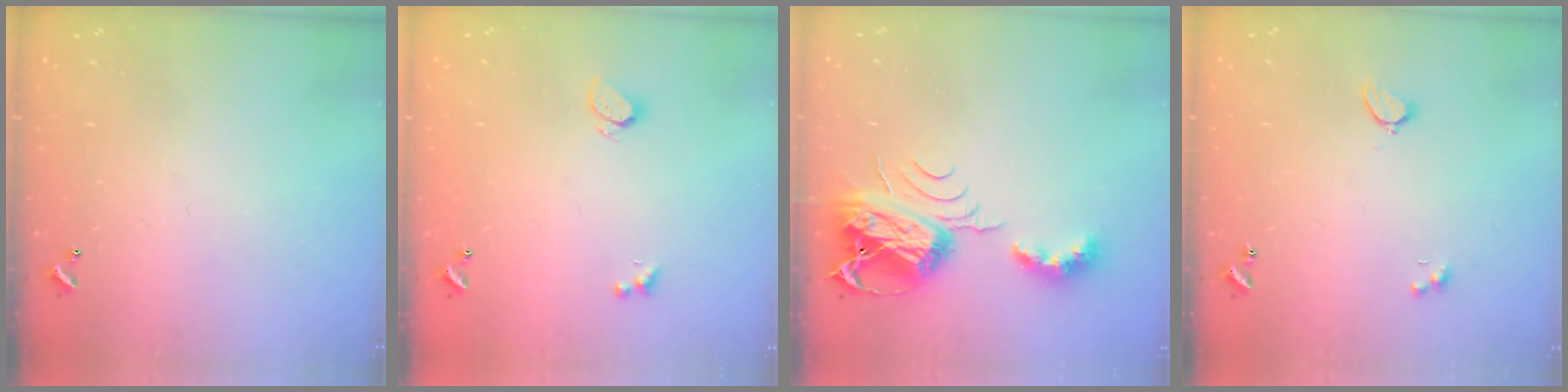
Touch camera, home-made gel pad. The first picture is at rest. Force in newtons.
{"total": 0.8, "press": 0.7, "slide": 0.5}
{"total": 9.2, "press": 9.1, "slide": 1.3}
{"total": 3.1, "press": 3.0, "slide": 0.8}